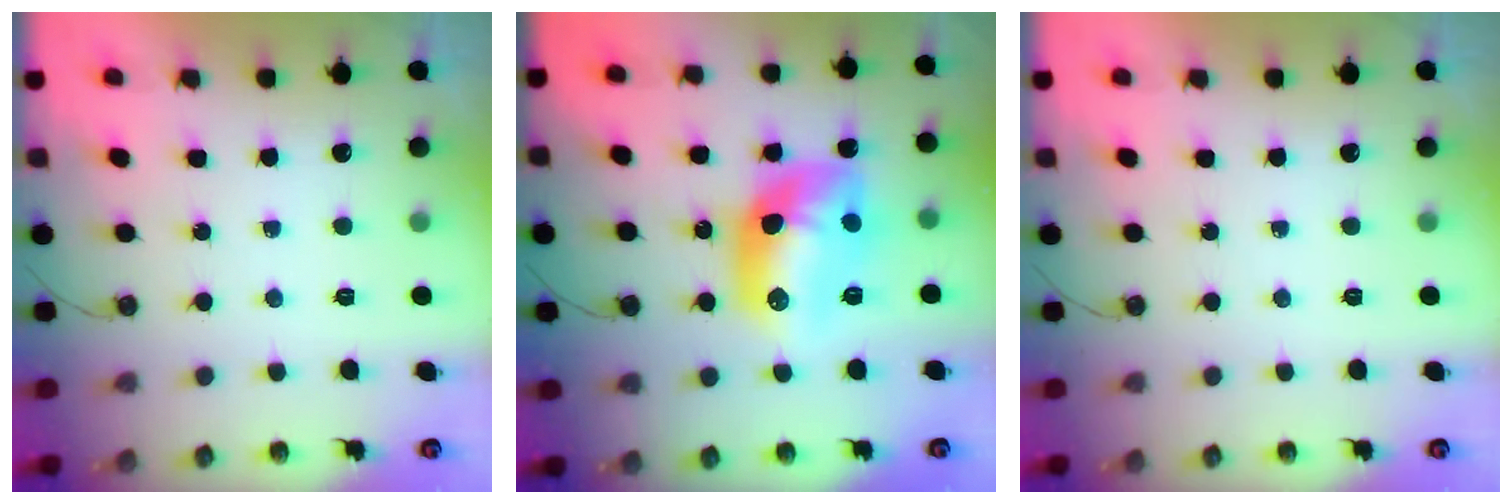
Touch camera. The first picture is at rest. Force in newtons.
{"total": 14.8, "press": 14.8, "slide": 1.1}
{"total": 0.0}